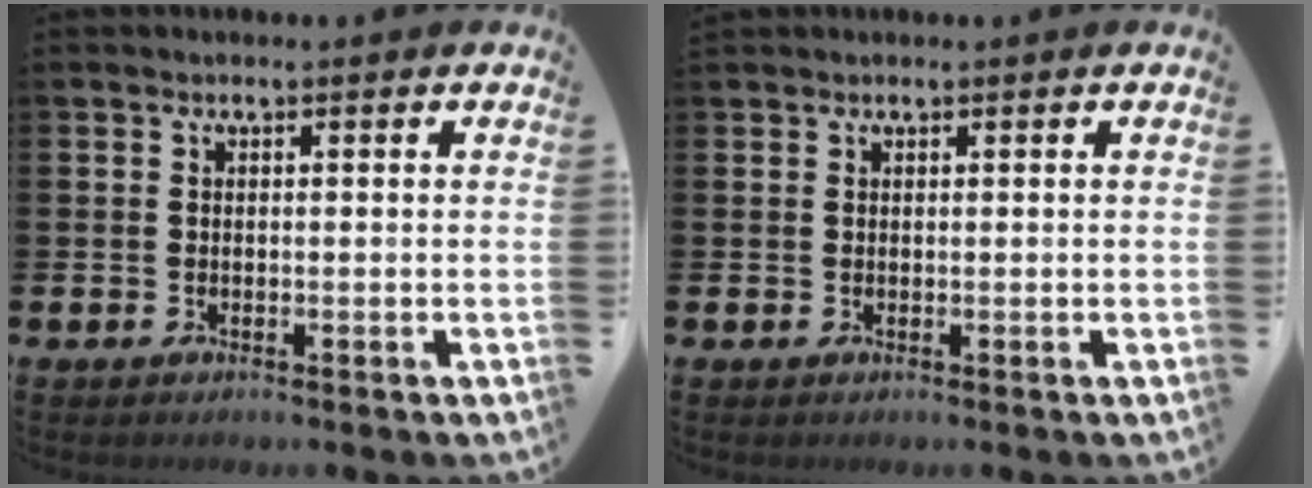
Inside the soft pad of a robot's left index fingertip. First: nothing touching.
{"total": 0.6, "force": [0.6, 0.1, 0.0], "torque": [0.000, 0.002, 0.011]}